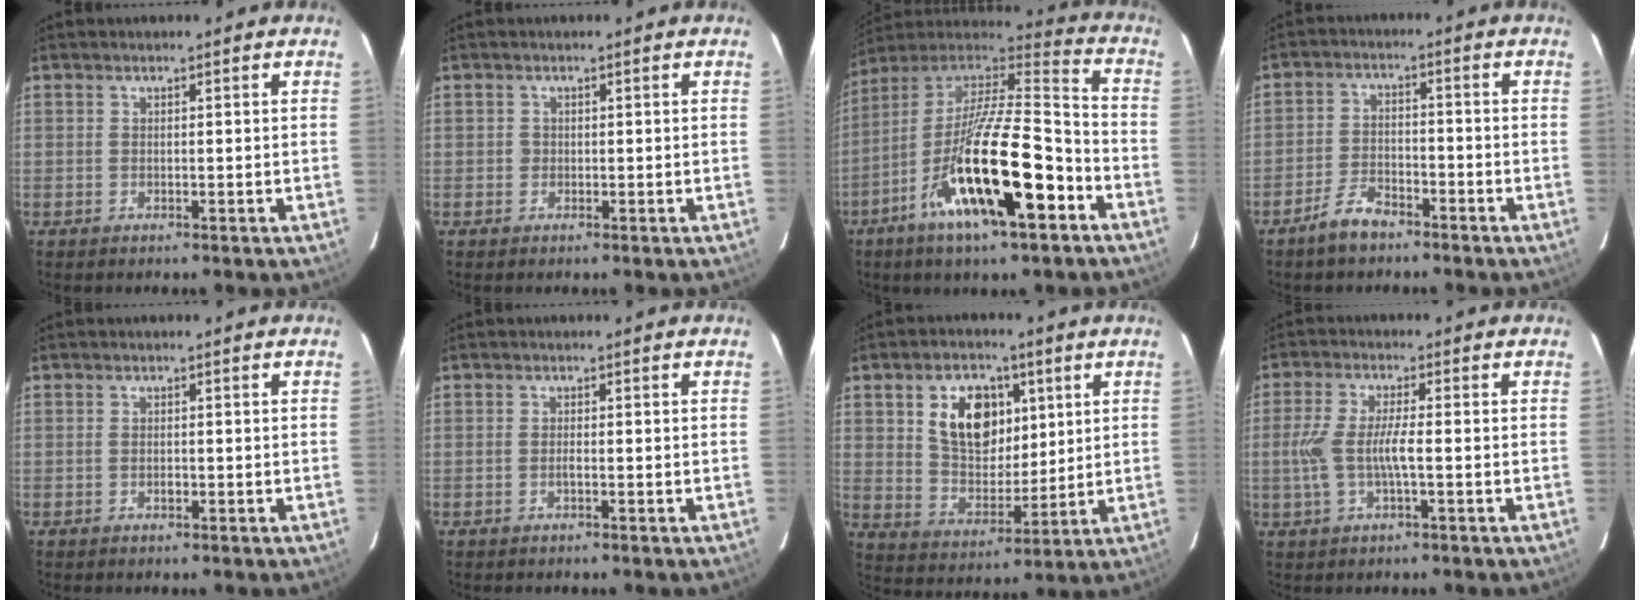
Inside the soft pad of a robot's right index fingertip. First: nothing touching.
{"total": 0.7, "force": [-0.2, 0.7, 0.0], "torque": [0.002, 0.001, -0.002]}
{"total": 24.9, "force": [-11.5, 6.6, 21.1], "torque": [-0.373, -0.047, -0.208]}
{"total": 5.7, "force": [-4.4, 2.5, 2.6], "torque": [-0.071, 0.007, -0.079]}
{"total": 0.9, "force": [-0.3, 0.5, 0.7], "torque": [-0.012, 0.002, -0.005]}
{"total": 0.6, "force": [-0.4, 0.1, 0.5], "torque": [-0.010, 0.000, -0.006]}
{"total": 12.5, "force": [4.5, 8.2, 8.4], "torque": [-0.152, 0.014, 0.090]}
{"total": 6.9, "force": [-1.2, 1.0, 6.7], "torque": [-0.141, -0.001, -0.020]}